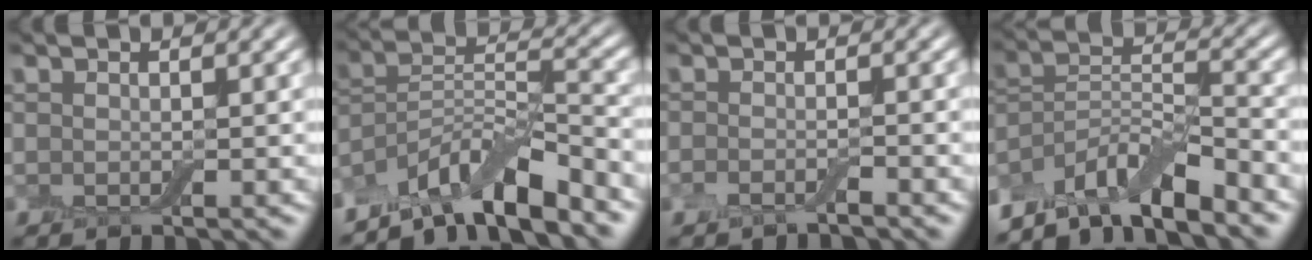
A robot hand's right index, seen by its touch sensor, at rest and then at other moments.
{"total": 8.5, "force": [-6.8, 2.0, 4.6], "torque": [-0.072, 0.003, -0.130]}
{"total": 1.3, "force": [-1.1, 0.1, 0.6], "torque": [-0.014, -0.001, -0.025]}
{"total": 8.3, "force": [-6.5, 2.7, 4.5], "torque": [-0.077, 0.002, -0.128]}